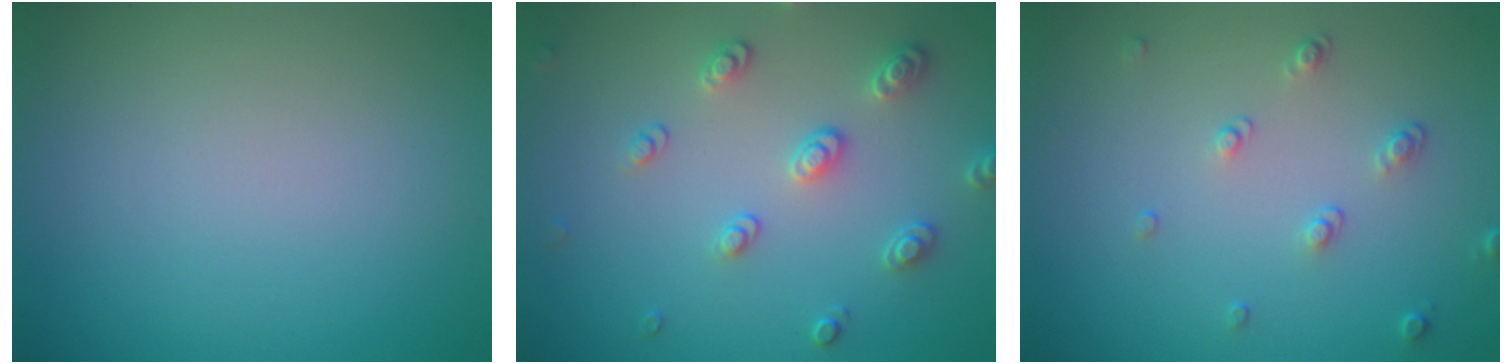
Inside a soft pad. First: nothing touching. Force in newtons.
{"total": 2.6, "press": 2.6, "slide": 0.2}
{"total": 1.5, "press": 1.0, "slide": 1.1}